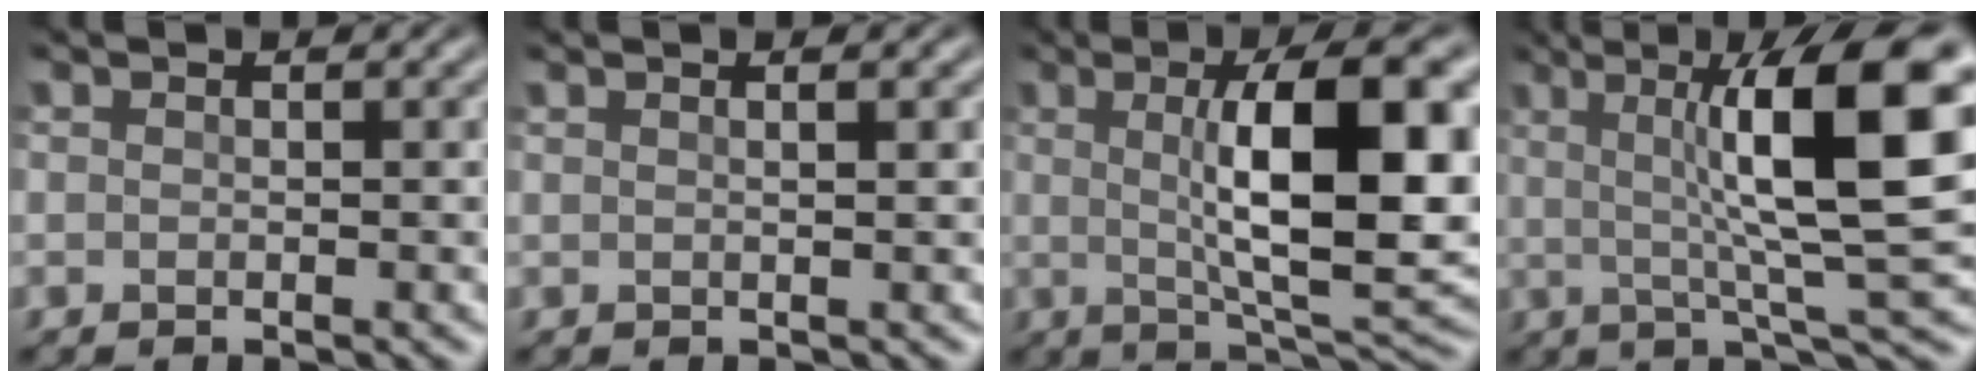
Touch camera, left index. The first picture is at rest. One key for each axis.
{"total": 2.3, "fx": 1.2, "fy": 1.0, "fz": 1.7, "tx": -0.006, "ty": 0.005, "tz": -0.006}
{"total": 12.4, "fx": 1.4, "fy": 3.4, "fz": 11.8, "tx": -0.158, "ty": 0.005, "tz": 0.023}
{"total": 12.3, "fx": 2.2, "fy": 2.6, "fz": 11.8, "tx": -0.157, "ty": 0.011, "tz": 0.032}